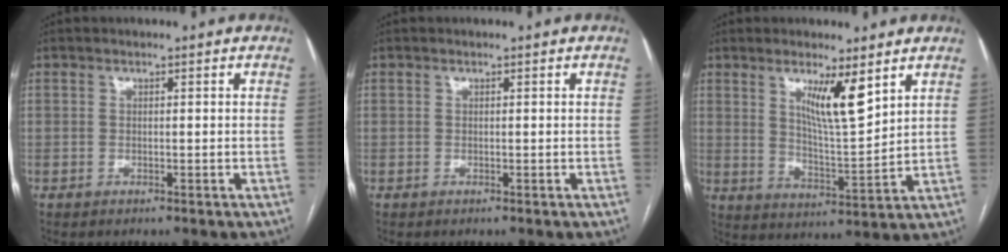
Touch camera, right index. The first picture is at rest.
{"total": 0.0}
{"total": 8.1, "force": [4.5, 0.8, 6.7], "torque": [-0.120, -0.017, 0.083]}